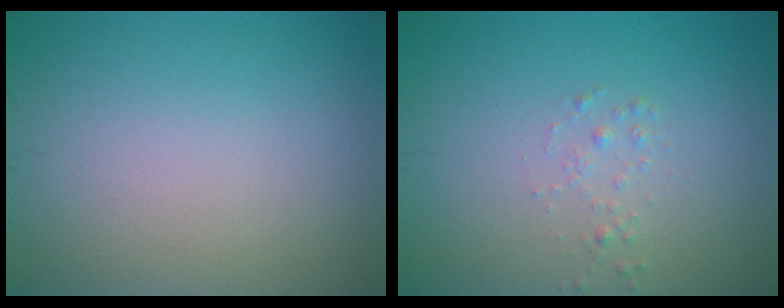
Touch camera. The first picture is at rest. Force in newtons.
{"total": 0.8, "press": 0.7, "slide": 0.1}